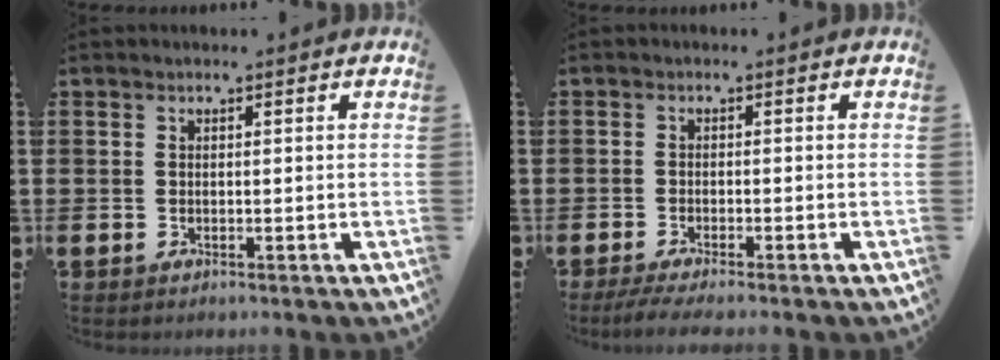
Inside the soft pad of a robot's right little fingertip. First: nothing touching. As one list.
[{"total": 1.7, "force": [-1.3, 0.0, 1.1], "torque": [-0.018, -0.001, -0.023]}]